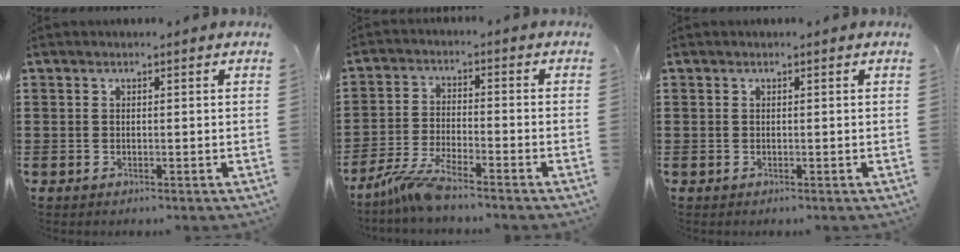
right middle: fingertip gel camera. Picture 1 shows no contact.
{"total": 5.9, "force": [-5.0, 0.0, 3.1], "torque": [-0.084, -0.020, -0.101]}
{"total": 0.0}